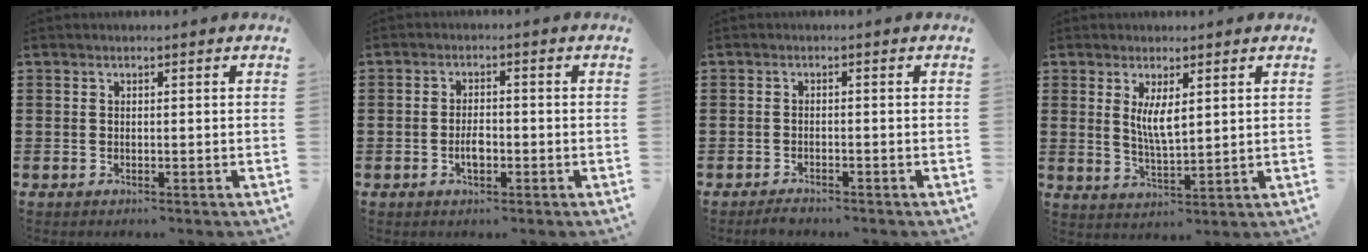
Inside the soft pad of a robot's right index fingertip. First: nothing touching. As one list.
[{"total": 2.9, "force": [-0.9, 1.3, 2.4], "torque": [-0.046, 0.004, -0.016]}, {"total": 1.3, "force": [-1.3, 0.2, 0.3], "torque": [-0.008, -0.001, -0.024]}, {"total": 4.7, "force": [1.4, 1.1, 4.3], "torque": [-0.088, -0.002, 0.026]}]